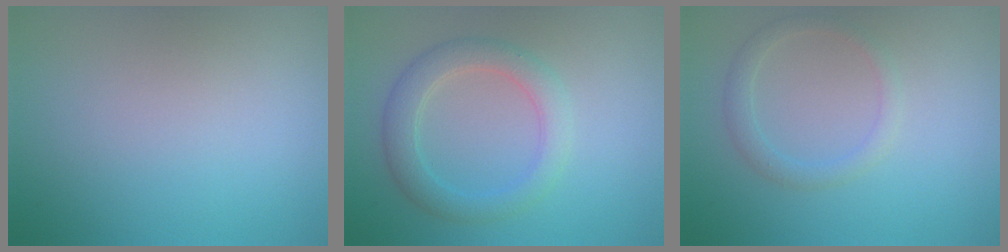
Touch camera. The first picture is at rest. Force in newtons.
{"total": 3.4, "press": 3.4, "slide": 0.1}
{"total": 1.6, "press": 1.6, "slide": 0.1}